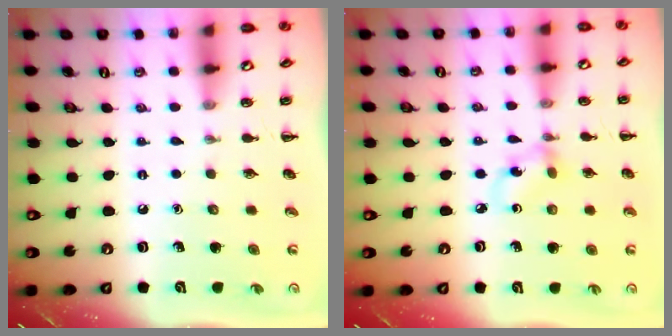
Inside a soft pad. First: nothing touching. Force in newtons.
{"total": 3.7, "press": 3.6, "slide": 0.7}